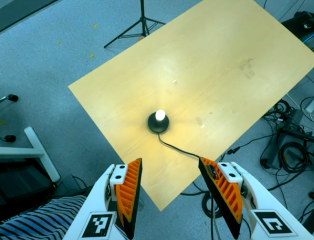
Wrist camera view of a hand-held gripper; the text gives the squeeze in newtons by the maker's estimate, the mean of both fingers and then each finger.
{"total": 0.0}